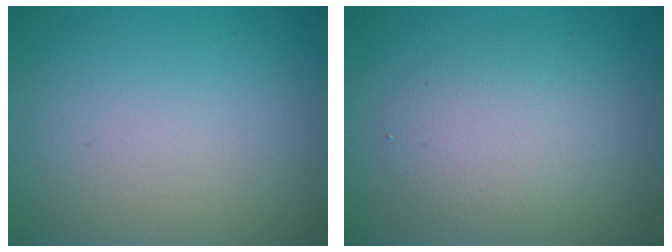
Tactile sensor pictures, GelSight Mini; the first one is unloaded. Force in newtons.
{"total": 3.2, "press": 3.1, "slide": 0.1}